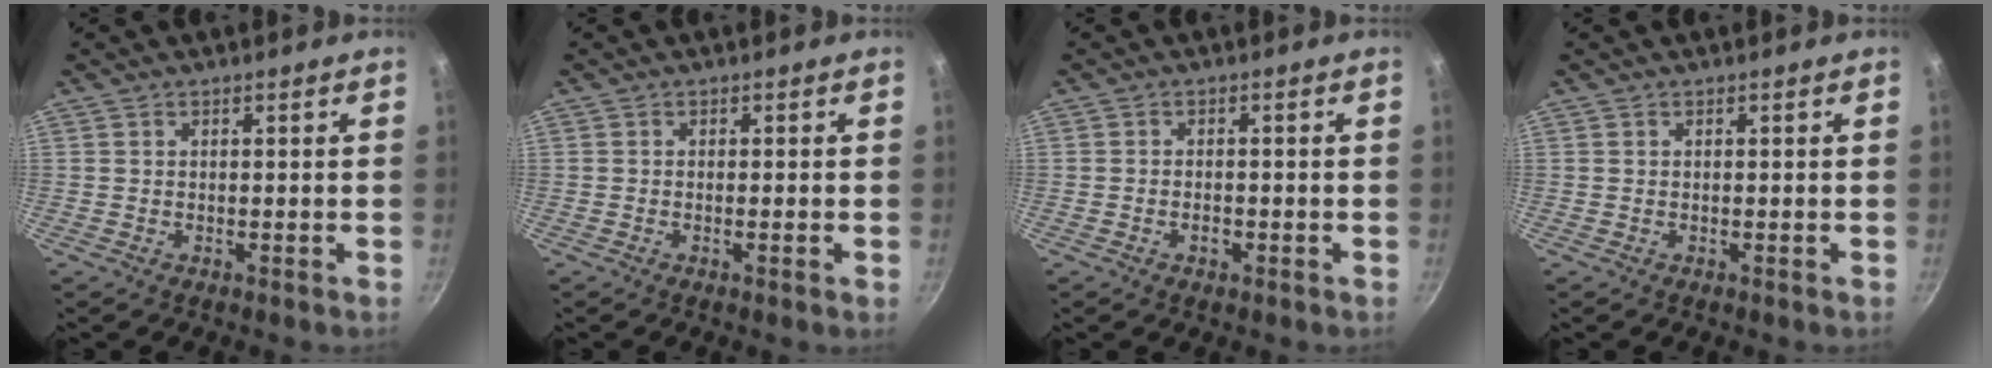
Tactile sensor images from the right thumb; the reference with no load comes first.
{"total": 1.0, "force": [-0.4, -0.1, 0.9], "torque": [-0.019, 0.000, -0.010]}
{"total": 2.0, "force": [-0.9, 1.2, 1.3], "torque": [-0.022, 0.007, -0.016]}
{"total": 0.0}